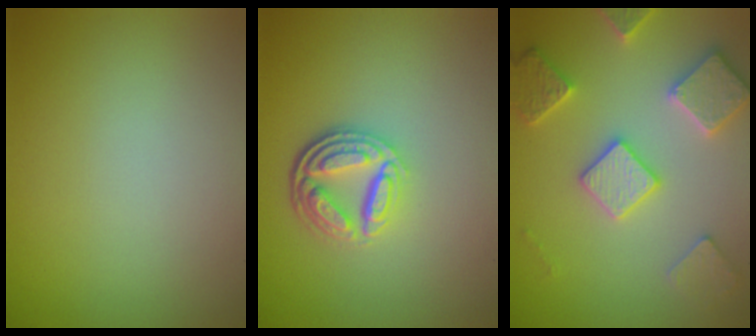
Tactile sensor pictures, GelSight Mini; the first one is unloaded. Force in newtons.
{"total": 4.7, "press": 3.5, "slide": 3.2}
{"total": 5.6, "press": 5.5, "slide": 1.1}